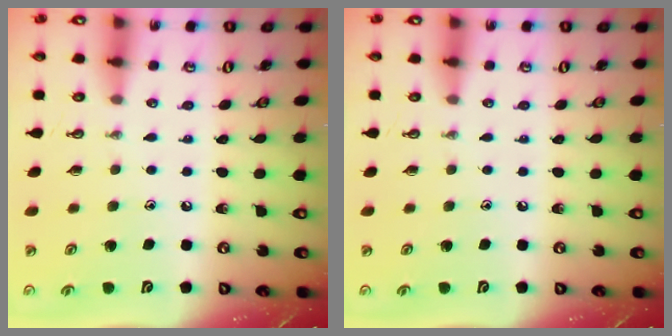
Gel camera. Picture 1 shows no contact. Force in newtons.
{"total": 0.0}